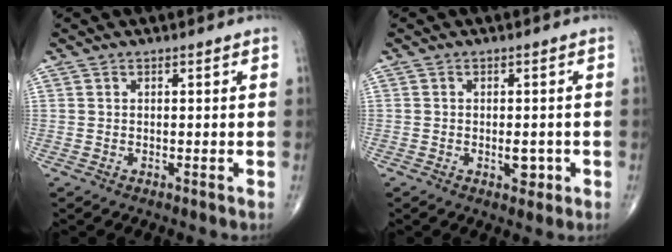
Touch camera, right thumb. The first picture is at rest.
{"total": 2.9, "force": [-0.8, 1.6, 2.2], "torque": [-0.021, 0.002, -0.008]}